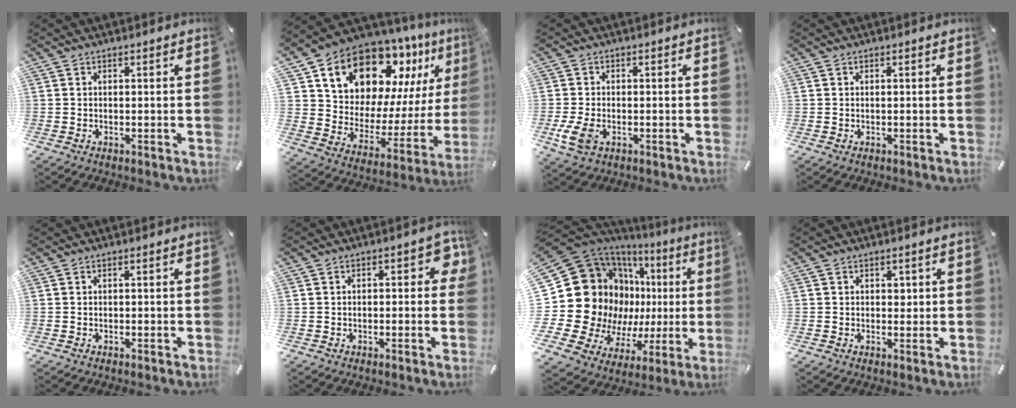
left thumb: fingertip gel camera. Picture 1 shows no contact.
{"total": 16.7, "force": [12.9, 9.1, 5.6], "torque": [-0.095, -0.111, 0.225]}
{"total": 5.9, "force": [-1.3, 4.4, 3.8], "torque": [-0.085, -0.001, -0.025]}
{"total": 0.0}
{"total": 0.0}
{"total": 5.0, "force": [0.7, 2.6, 4.3], "torque": [-0.060, 0.005, 0.006]}
{"total": 28.8, "force": [3.8, 21.2, 19.1], "torque": [-0.337, -0.076, 0.127]}
{"total": 1.5, "force": [0.4, 1.4, 0.6], "torque": [0.003, 0.001, 0.001]}